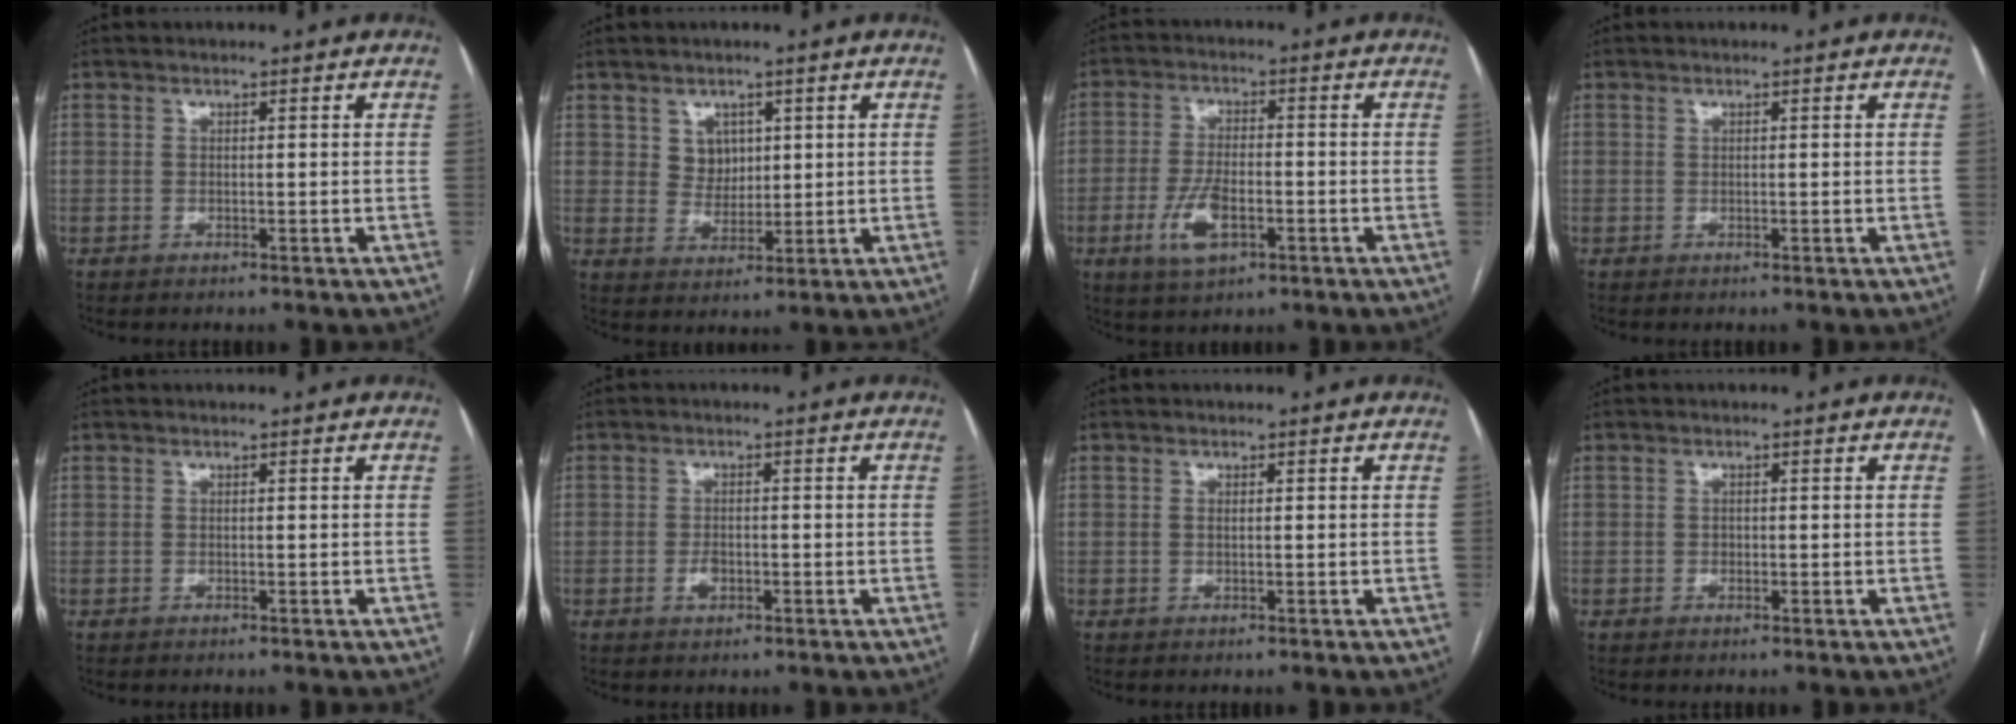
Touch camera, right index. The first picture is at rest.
{"total": 4.0, "force": [1.7, 3.3, 1.4], "torque": [-0.022, 0.003, 0.034]}
{"total": 7.2, "force": [-2.7, 2.9, 6.0], "torque": [-0.128, -0.003, -0.046]}
{"total": 0.0}
{"total": 0.0}
{"total": 2.1, "force": [-0.8, 1.2, 1.6], "torque": [-0.030, 0.002, -0.011]}
{"total": 0.6, "force": [0.1, 0.2, 0.6], "torque": [-0.012, 0.000, 0.001]}
{"total": 0.7, "force": [-0.1, 0.6, 0.3], "torque": [-0.003, 0.003, -0.003]}